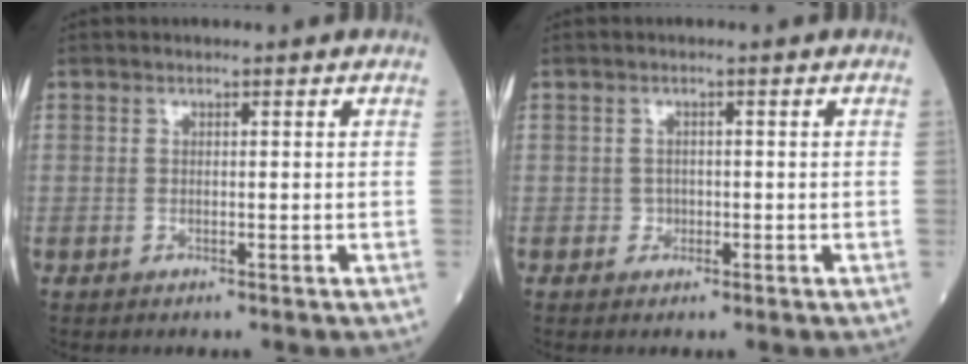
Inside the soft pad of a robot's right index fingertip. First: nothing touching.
{"total": 1.1, "force": [-0.3, 1.1, 0.2], "torque": [0.003, 0.005, -0.007]}